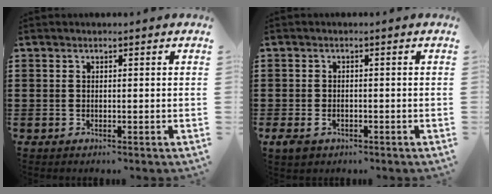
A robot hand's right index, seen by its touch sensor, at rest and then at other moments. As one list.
[{"total": 1.3, "force": [-0.7, 0.9, 0.7], "torque": [-0.016, 0.000, -0.014]}]